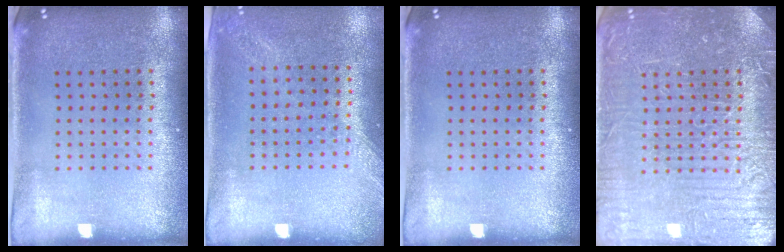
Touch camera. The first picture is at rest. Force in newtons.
{"total": 1.4, "press": 1.3, "slide": 0.4}
{"total": 0.0}
{"total": 5.0, "press": 5.0, "slide": 0.6}